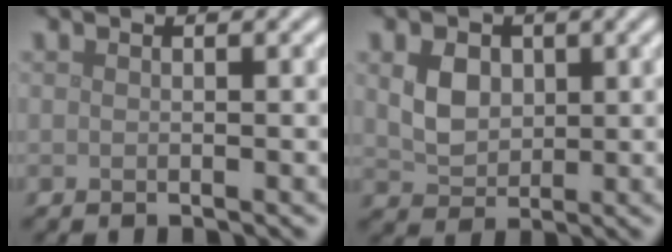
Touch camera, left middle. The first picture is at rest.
{"total": 3.1, "force": [0.9, 2.4, 1.8], "torque": [-0.039, -0.001, 0.015]}